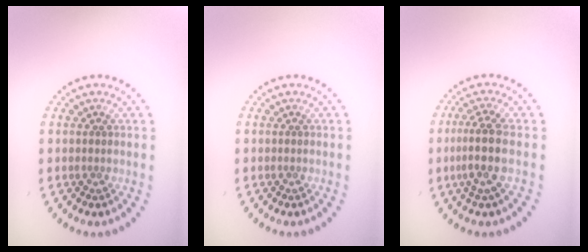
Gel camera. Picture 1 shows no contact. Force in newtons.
{"total": 0.0}
{"total": 3.4, "press": 2.8, "slide": 1.8}